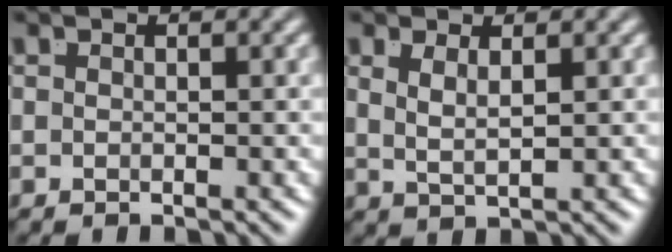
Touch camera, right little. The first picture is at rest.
{"total": 2.0, "force": [0.7, 0.2, 1.8], "torque": [-0.036, -0.005, 0.020]}